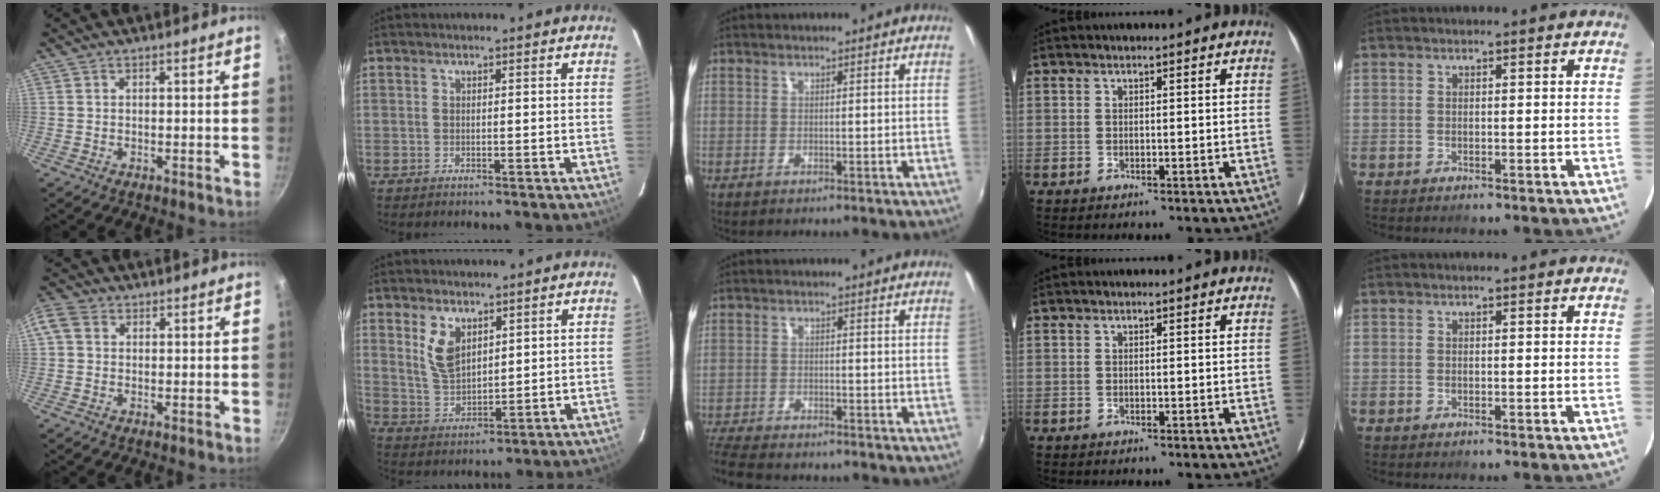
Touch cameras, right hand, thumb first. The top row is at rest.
{"thumb": {"total": 4.8, "force": [1.1, 3.9, 2.7], "torque": [-0.056, 0.012, 0.008]}, "index": {"total": 7.2, "force": [3.5, 4.0, 4.9], "torque": [-0.092, 0.000, 0.077]}, "middle": {"total": 9.4, "force": [-8.4, 2.2, 3.6], "torque": [-0.103, -0.025, -0.147]}}